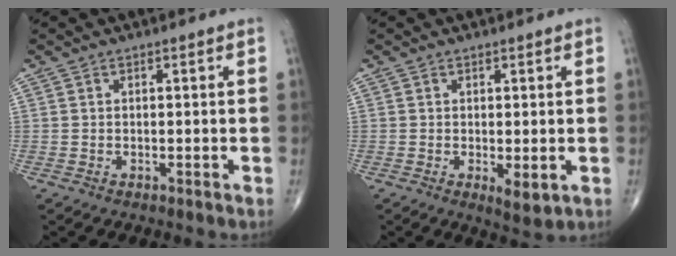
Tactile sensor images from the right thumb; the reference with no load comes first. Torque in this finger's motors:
{"motor_torque": [-0.40, 0.08, -0.07, -0.11, 0.01]}